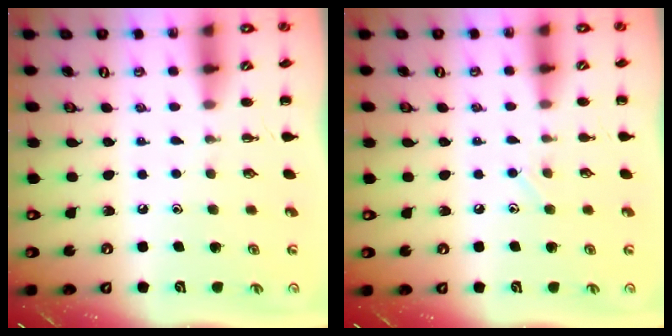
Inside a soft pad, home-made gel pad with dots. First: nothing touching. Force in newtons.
{"total": 5.0, "press": 4.8, "slide": 1.3}